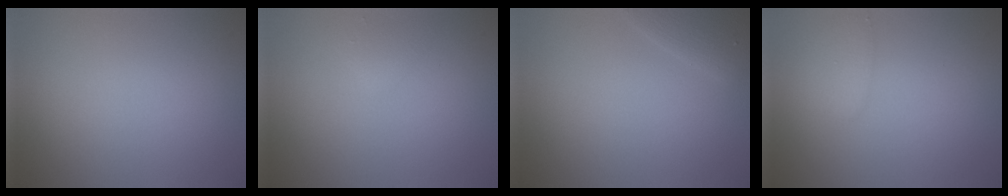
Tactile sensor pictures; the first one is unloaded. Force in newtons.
{"total": 0.9, "press": 0.9, "slide": 0.0}
{"total": 1.9, "press": 1.9, "slide": 0.1}
{"total": 1.7, "press": 1.7, "slide": 0.2}